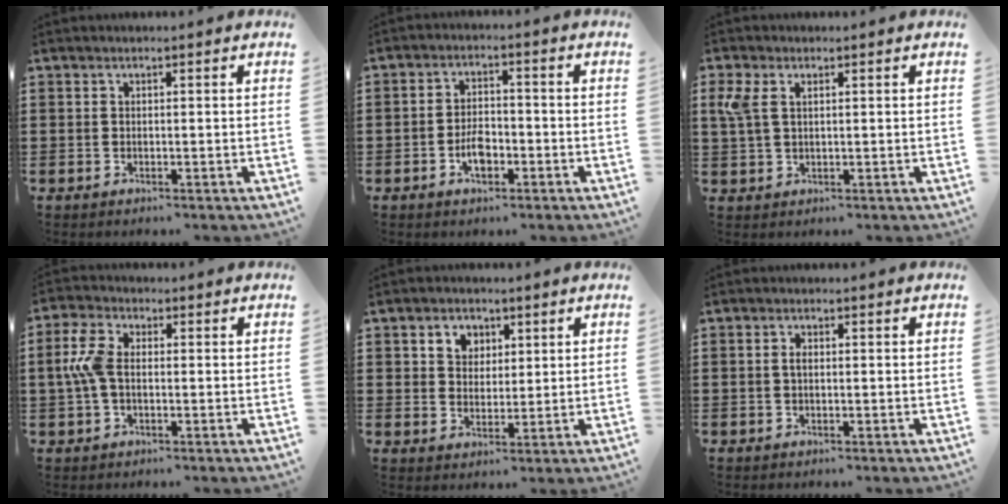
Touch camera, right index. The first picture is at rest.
{"total": 4.3, "force": [-1.9, 2.2, 3.2], "torque": [-0.062, 0.004, -0.035]}
{"total": 3.4, "force": [1.1, 1.9, 2.6], "torque": [-0.071, 0.002, 0.015]}
{"total": 6.1, "force": [-0.1, 3.4, 5.1], "torque": [-0.141, -0.004, -0.014]}
{"total": 3.7, "force": [1.9, 3.1, 1.0], "torque": [-0.025, 0.010, 0.031]}
{"total": 1.2, "force": [0.0, 0.5, 1.1], "torque": [-0.021, 0.002, -0.002]}